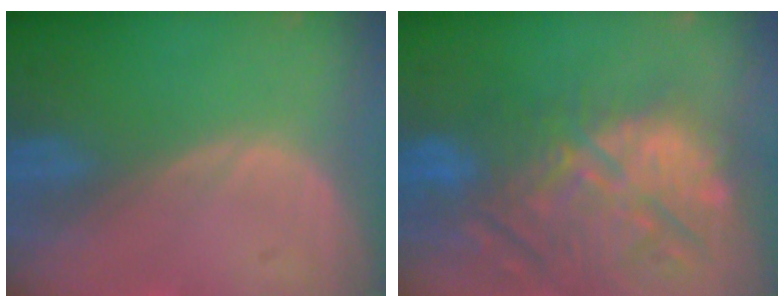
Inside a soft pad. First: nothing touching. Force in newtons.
{"total": 14.5, "press": 12.7, "slide": 7.0}